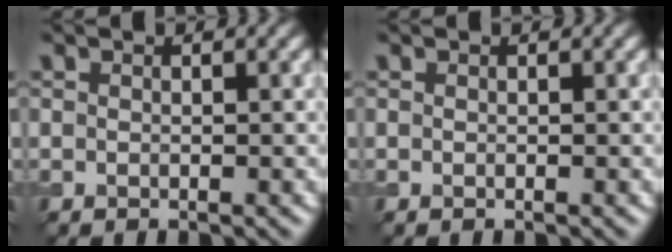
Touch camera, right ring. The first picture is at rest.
{"total": 0.0}